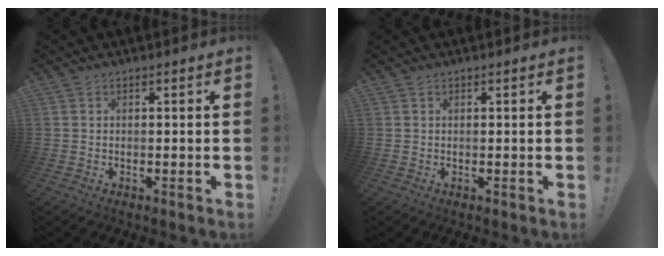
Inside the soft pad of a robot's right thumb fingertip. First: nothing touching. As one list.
[{"total": 0.0}]